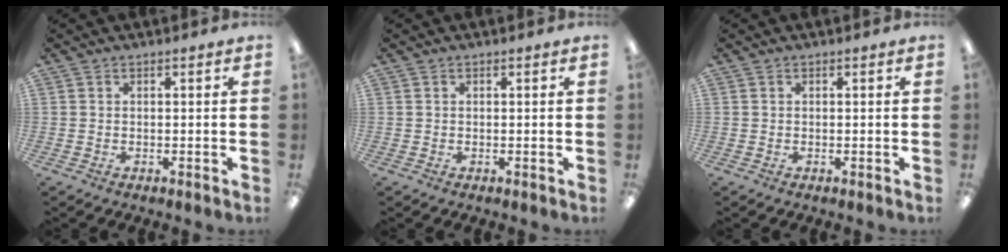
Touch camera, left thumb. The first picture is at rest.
{"total": 0.0}
{"total": 0.0}